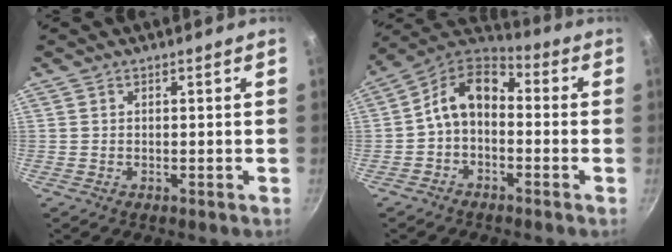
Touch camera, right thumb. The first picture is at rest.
{"total": 10.5, "force": [-0.9, 7.1, 7.7], "torque": [-0.121, 0.047, -0.037]}